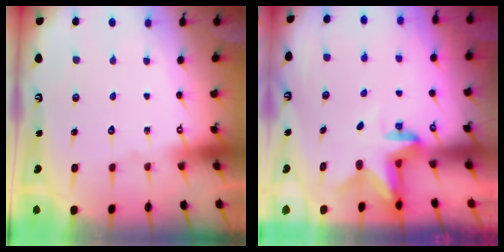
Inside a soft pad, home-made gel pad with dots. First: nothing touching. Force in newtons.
{"total": 2.8, "press": 2.7, "slide": 0.5}